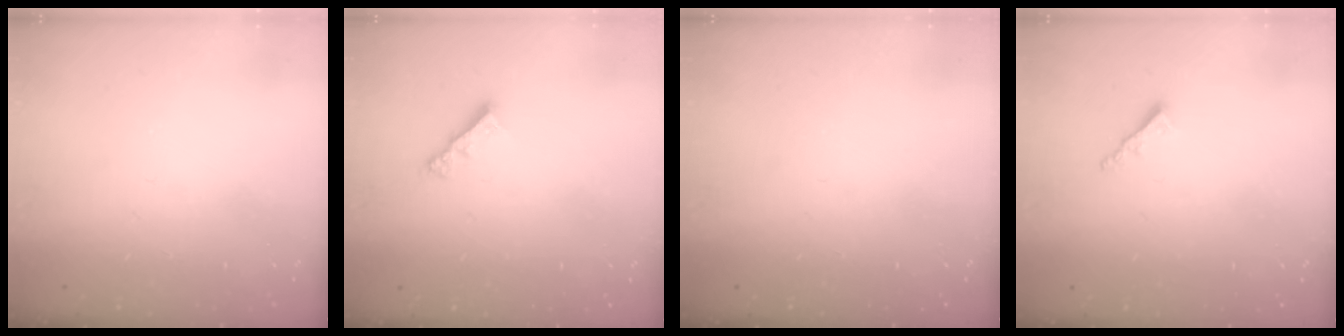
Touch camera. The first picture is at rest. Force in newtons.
{"total": 3.4, "press": 3.4, "slide": 0.2}
{"total": 0.0}
{"total": 2.3, "press": 2.2, "slide": 0.6}